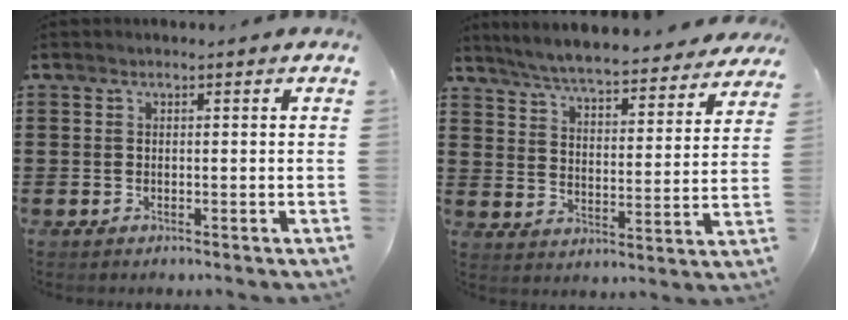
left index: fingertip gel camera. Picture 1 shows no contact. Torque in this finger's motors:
{"motor_torque": [2.14, 0.00, 0.54, 0.21]}